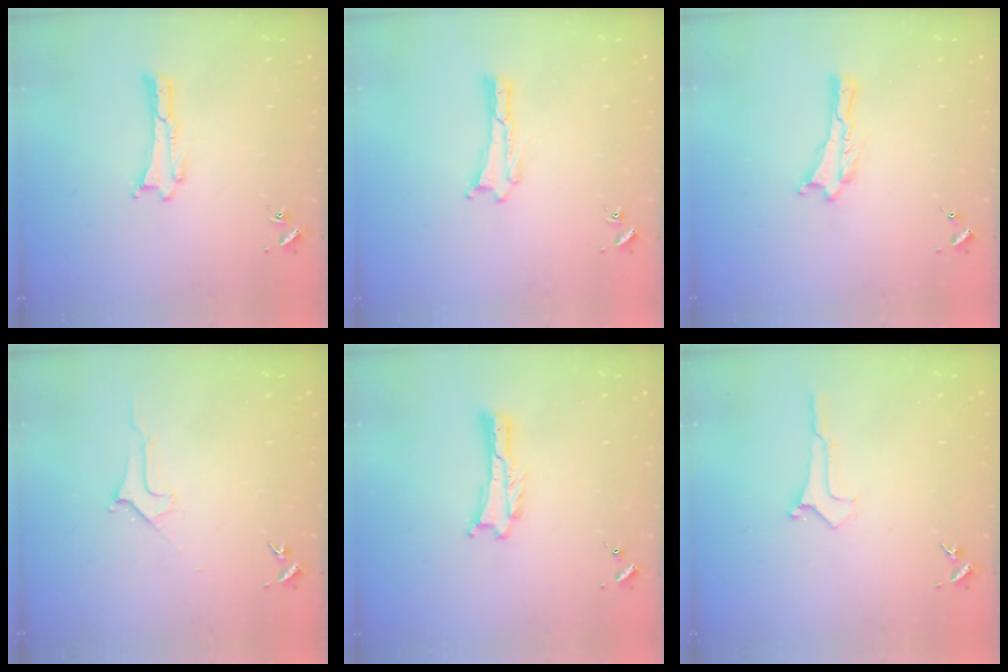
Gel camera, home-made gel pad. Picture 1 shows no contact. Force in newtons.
{"total": 0.0}
{"total": 0.0}
{"total": 2.8, "press": 2.8, "slide": 0.4}
{"total": 0.0}
{"total": 0.0}